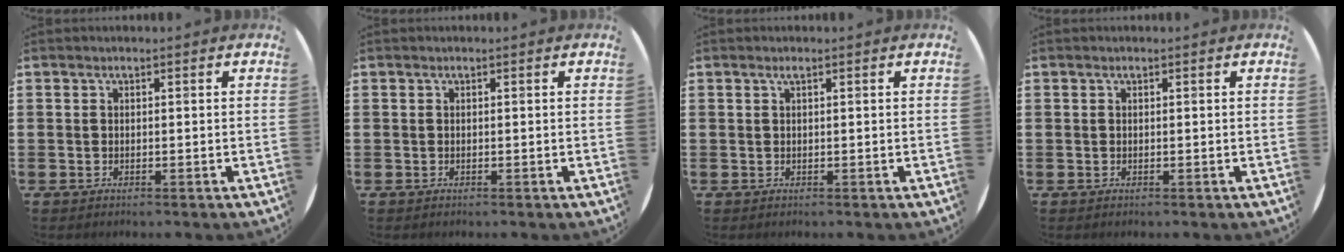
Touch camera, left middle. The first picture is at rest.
{"total": 0.0}
{"total": 0.5, "force": [0.3, 0.0, 0.4], "torque": [-0.007, 0.000, 0.006]}
{"total": 0.0}